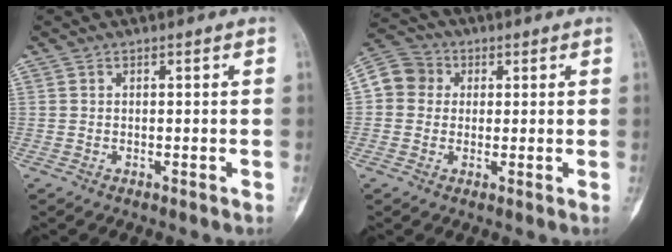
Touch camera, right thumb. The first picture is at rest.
{"total": 7.8, "force": [1.0, 7.3, 2.8], "torque": [-0.034, 0.014, 0.008]}